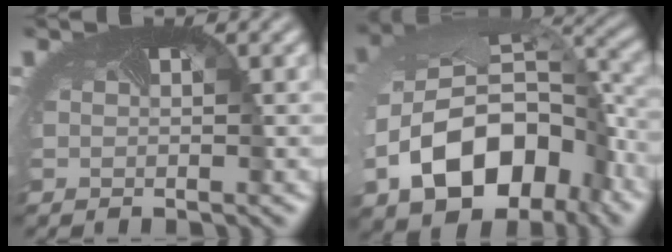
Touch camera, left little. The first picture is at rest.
{"total": 11.9, "force": [-4.7, 7.8, 7.7], "torque": [-0.170, -0.033, -0.070]}